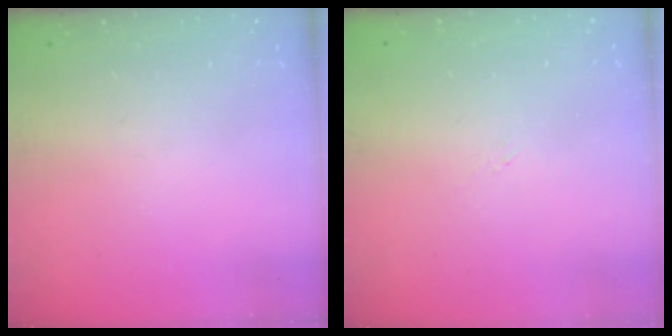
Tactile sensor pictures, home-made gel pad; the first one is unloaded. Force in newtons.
{"total": 1.2, "press": 1.2, "slide": 0.3}